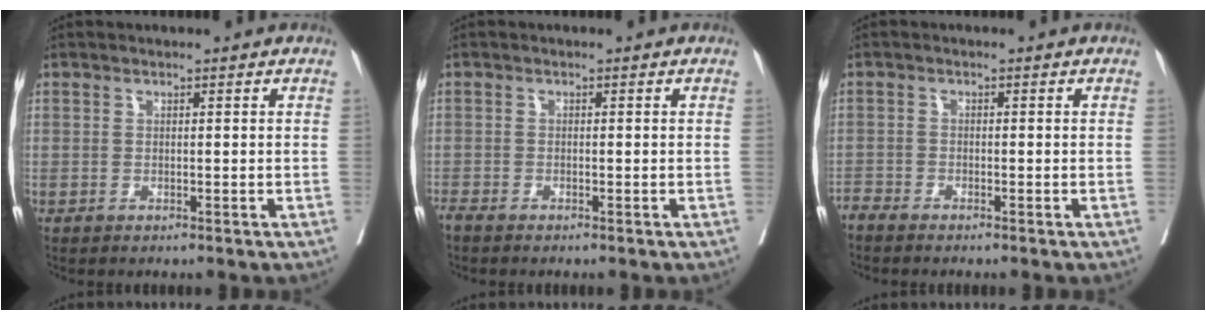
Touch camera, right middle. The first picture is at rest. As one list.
[{"total": 1.3, "force": [-1.2, 0.1, 0.5], "torque": [-0.015, -0.004, -0.025]}, {"total": 1.6, "force": [-1.6, 0.0, 0.1], "torque": [-0.001, -0.005, -0.033]}]